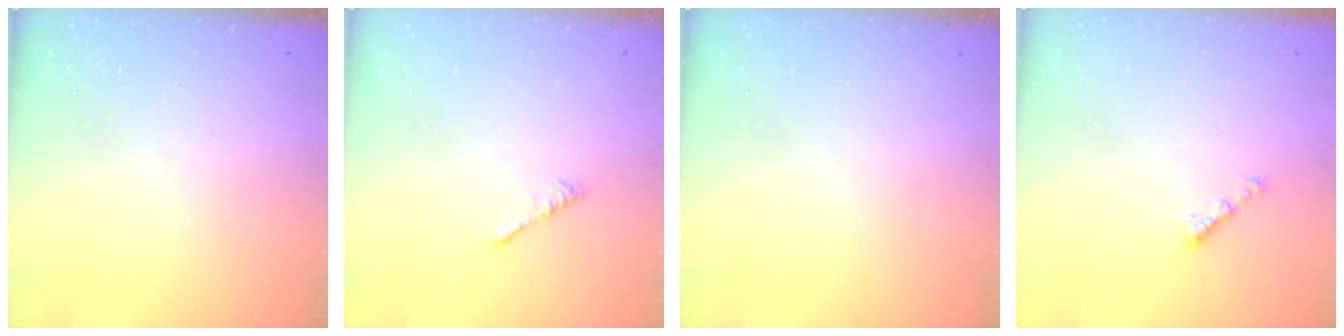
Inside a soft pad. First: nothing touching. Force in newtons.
{"total": 0.0}
{"total": 0.0}
{"total": 2.3, "press": 2.3, "slide": 0.4}